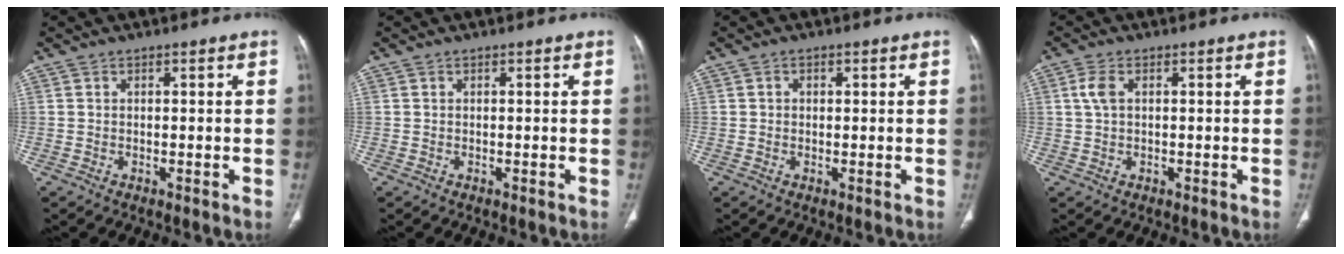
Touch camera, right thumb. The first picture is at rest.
{"total": 0.0}
{"total": 0.9, "force": [0.2, 0.7, 0.4], "torque": [-0.001, 0.001, 0.001]}
{"total": 3.0, "force": [0.6, 1.8, 2.4], "torque": [-0.062, 0.008, 0.011]}